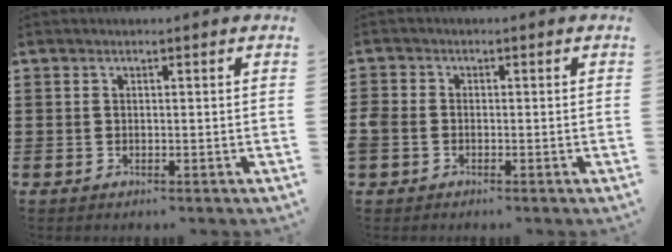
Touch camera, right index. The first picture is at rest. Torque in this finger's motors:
{"motor_torque": [1.98, 0.17, 0.46, 0.06]}